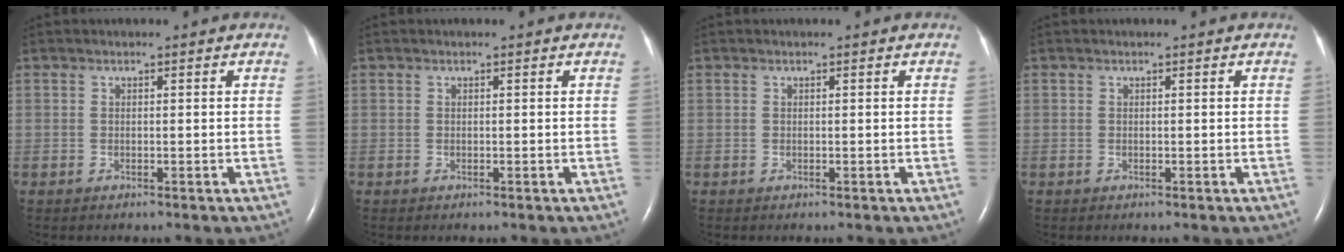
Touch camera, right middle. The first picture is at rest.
{"total": 0.0}
{"total": 0.0}
{"total": 0.0}